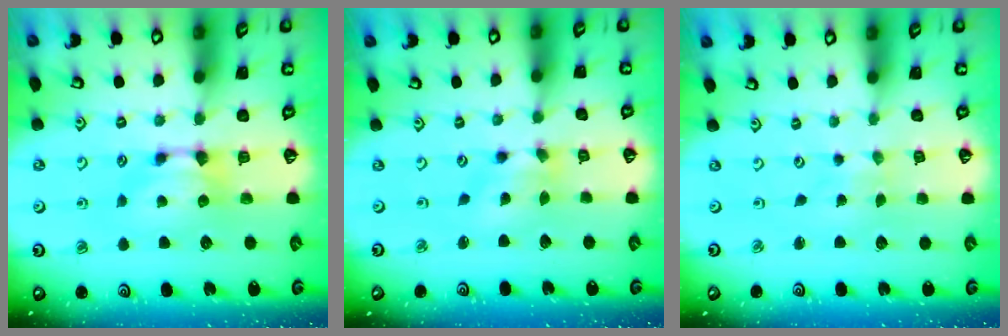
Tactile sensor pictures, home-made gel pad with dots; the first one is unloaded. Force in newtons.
{"total": 2.2, "press": 1.7, "slide": 1.4}
{"total": 5.2, "press": 5.2, "slide": 0.2}